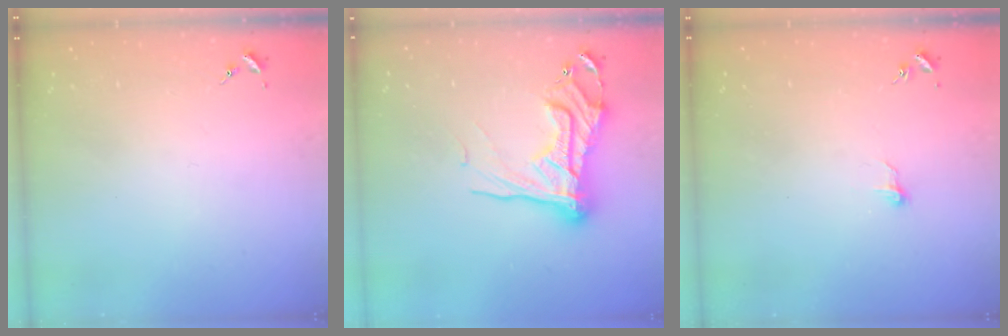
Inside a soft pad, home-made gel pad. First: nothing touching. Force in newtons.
{"total": 17.8, "press": 17.7, "slide": 1.2}
{"total": 5.3, "press": 5.3, "slide": 0.5}